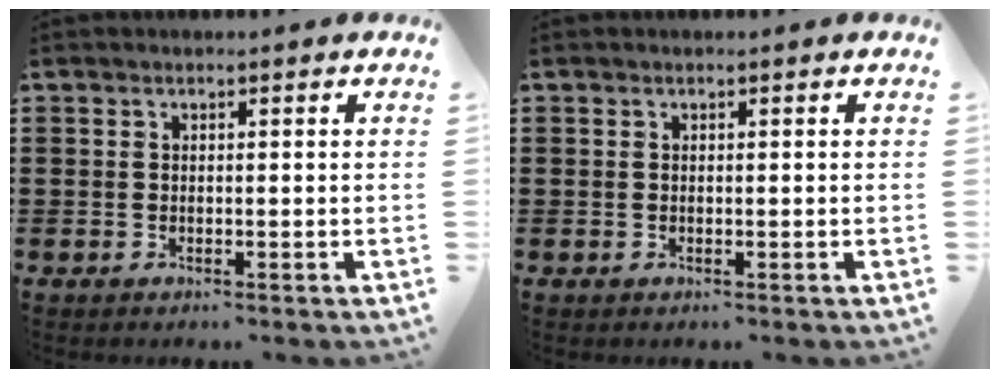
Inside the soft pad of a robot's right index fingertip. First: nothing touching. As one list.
[{"total": 0.0}]